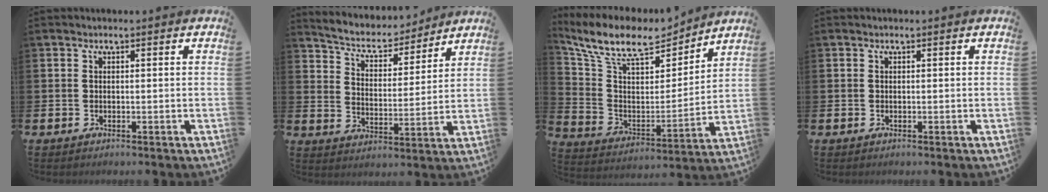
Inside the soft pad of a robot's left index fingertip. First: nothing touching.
{"total": 5.8, "force": [5.3, 2.0, 1.2], "torque": [-0.048, -0.046, 0.085]}
{"total": 10.8, "force": [9.4, 3.5, 3.9], "torque": [-0.118, -0.061, 0.161]}
{"total": 0.0}